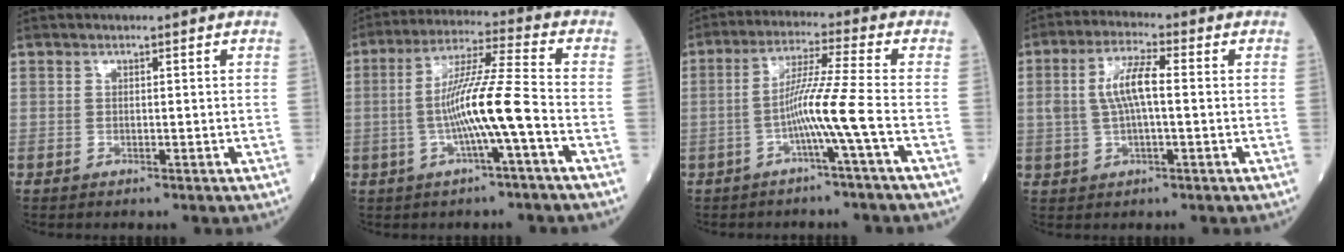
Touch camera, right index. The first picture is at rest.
{"total": 10.3, "force": [-2.3, -0.7, 10.0], "torque": [-0.191, 0.010, -0.042]}
{"total": 7.4, "force": [-2.4, -2.1, 6.7], "torque": [-0.130, 0.010, -0.046]}
{"total": 6.6, "force": [0.7, 1.7, 6.3], "torque": [-0.136, 0.016, 0.016]}